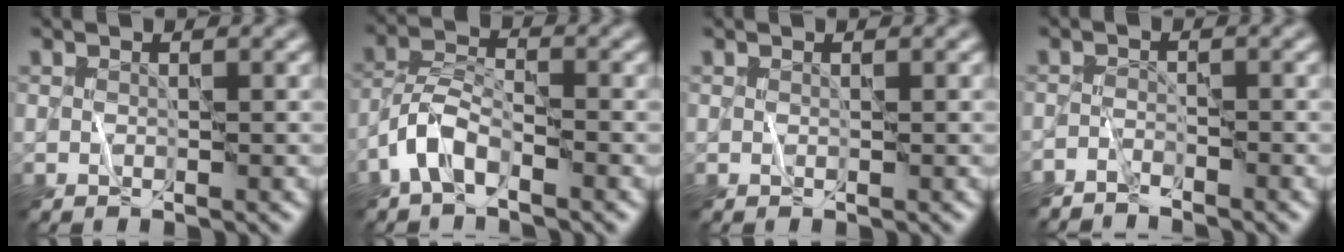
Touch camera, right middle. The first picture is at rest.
{"total": 3.3, "force": [-2.2, 1.4, 2.1], "torque": [-0.037, 0.011, -0.053]}
{"total": 0.0}
{"total": 1.9, "force": [-1.9, 0.2, 0.3], "torque": [-0.007, 0.000, -0.044]}